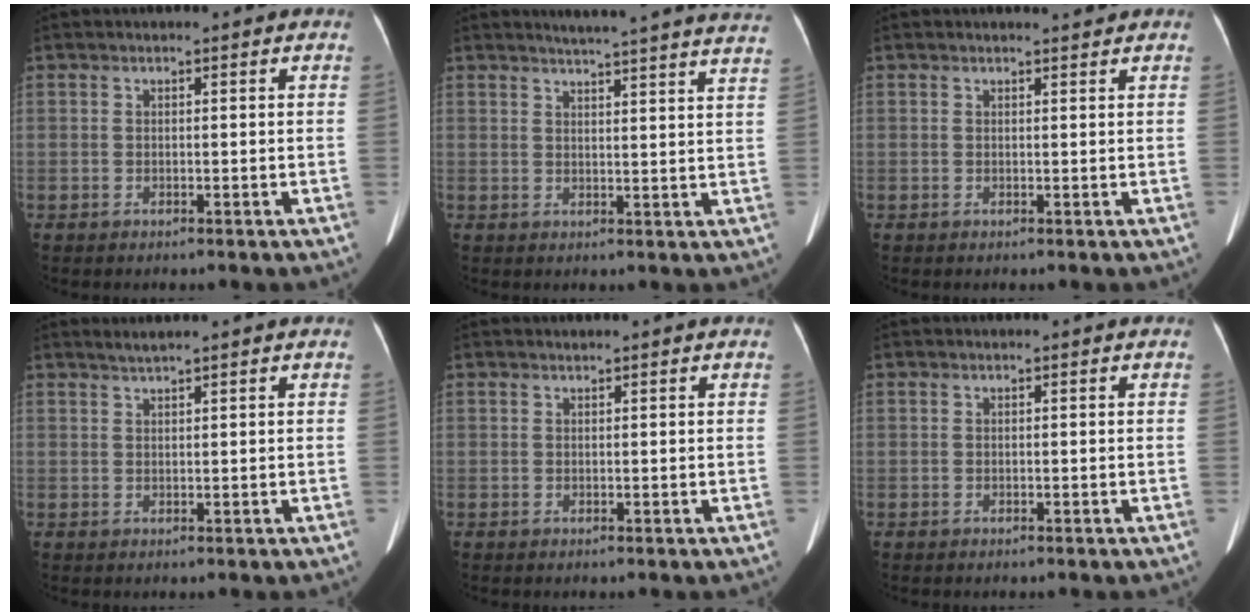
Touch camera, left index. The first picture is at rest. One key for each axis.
{"total": 19.8, "fx": 18.5, "fy": -0.5, "fz": 6.8, "tx": -0.094, "ty": -0.051, "tz": 0.212}
{"total": 0.8, "fx": 0.8, "fy": -0.2, "fz": 0.0, "tx": -0.007, "ty": -0.006, "tz": 0.014}
{"total": 1.7, "fx": 1.4, "fy": -0.4, "fz": 0.7, "tx": -0.017, "ty": 0.006, "tz": 0.032}
{"total": 0.0}
{"total": 0.0}